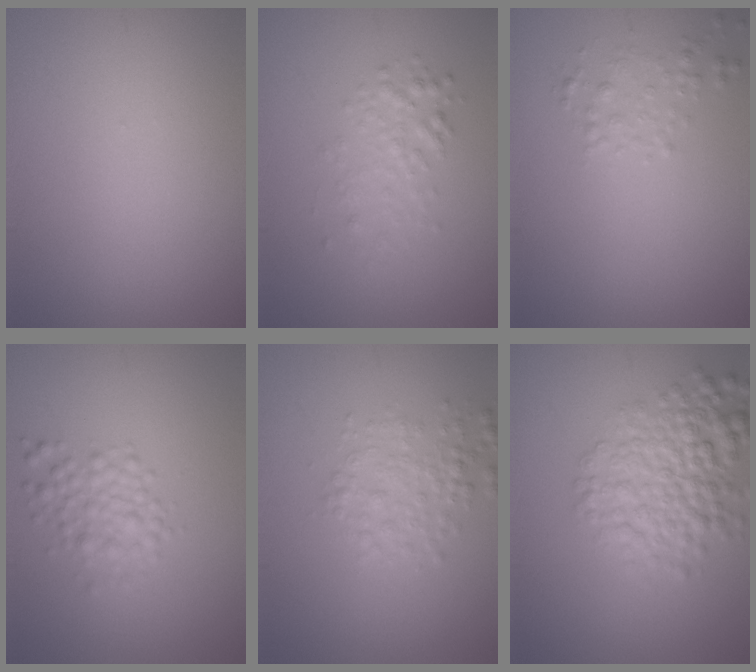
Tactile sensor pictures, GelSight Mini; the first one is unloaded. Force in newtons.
{"total": 2.0, "press": 2.0, "slide": 0.1}
{"total": 1.4, "press": 1.4, "slide": 0.0}
{"total": 2.6, "press": 2.6, "slide": 0.1}
{"total": 2.5, "press": 2.5, "slide": 0.1}
{"total": 5.4, "press": 5.4, "slide": 0.2}